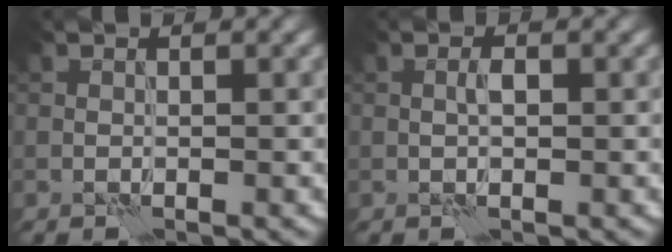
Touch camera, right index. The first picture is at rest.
{"total": 0.9, "force": [0.2, 0.3, 0.8], "torque": [-0.018, 0.002, 0.003]}